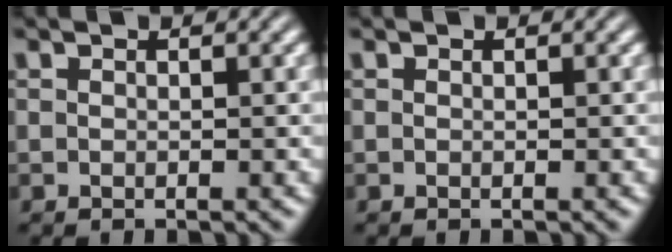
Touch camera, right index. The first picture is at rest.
{"total": 0.0}